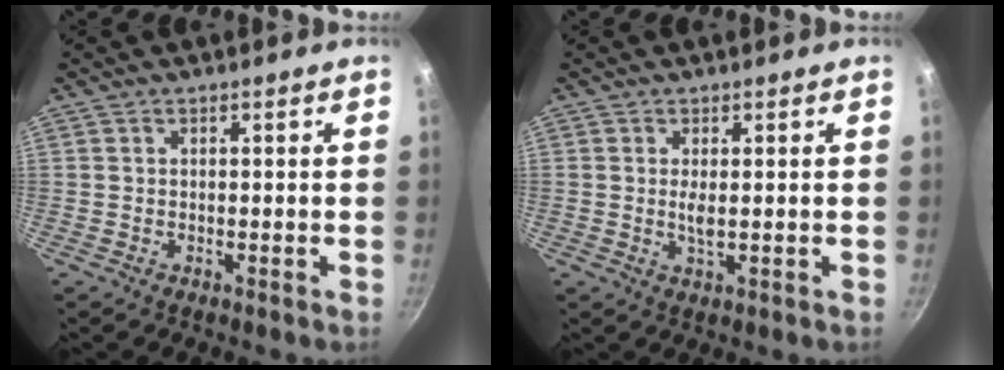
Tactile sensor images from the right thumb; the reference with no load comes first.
{"total": 2.2, "force": [0.2, 0.7, 2.0], "torque": [-0.041, -0.005, 0.005]}